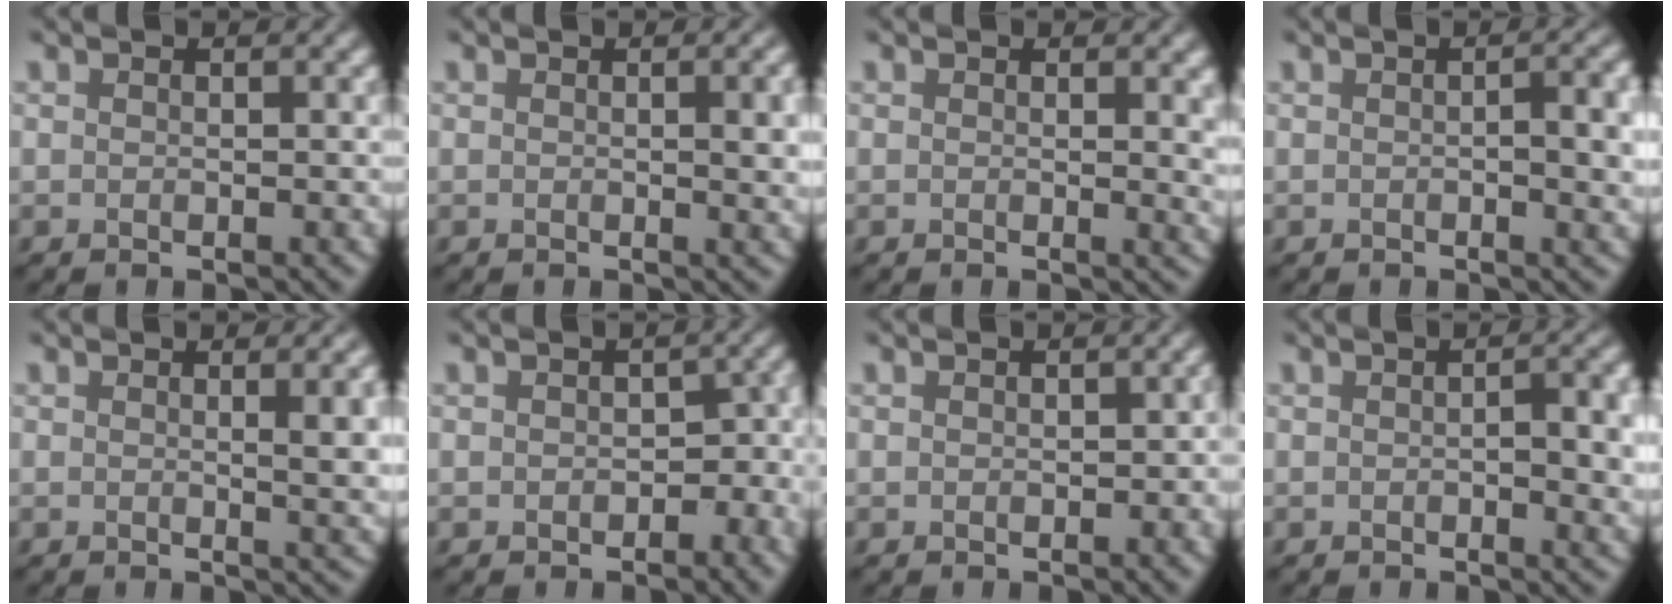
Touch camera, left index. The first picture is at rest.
{"total": 3.1, "force": [0.2, 0.8, 3.0], "torque": [-0.033, 0.002, 0.001]}
{"total": 2.4, "force": [0.6, 0.8, 2.1], "torque": [-0.015, -0.001, 0.006]}
{"total": 3.9, "force": [0.0, 1.1, 3.8], "torque": [-0.050, 0.001, -0.001]}
{"total": 4.8, "force": [0.7, 1.5, 4.6], "torque": [-0.041, 0.005, 0.009]}
{"total": 3.4, "force": [-0.8, 2.4, 2.3], "torque": [-0.014, -0.003, -0.016]}
{"total": 0.9, "force": [-0.2, 0.6, 0.6], "torque": [-0.008, -0.003, -0.001]}
{"total": 4.3, "force": [0.0, 1.5, 4.1], "torque": [-0.052, 0.000, 0.001]}